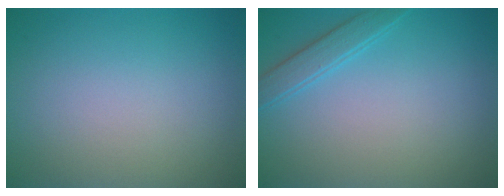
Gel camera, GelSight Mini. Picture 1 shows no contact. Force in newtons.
{"total": 1.9, "press": 1.9, "slide": 0.1}